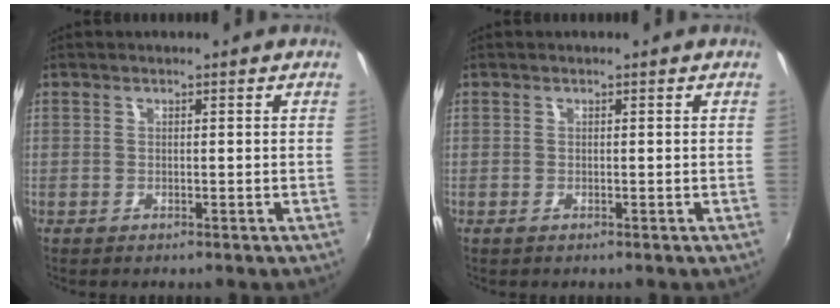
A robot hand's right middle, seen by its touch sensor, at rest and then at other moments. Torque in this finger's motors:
{"motor_torque": [-0.12, -0.33, 0.01, 0.01]}